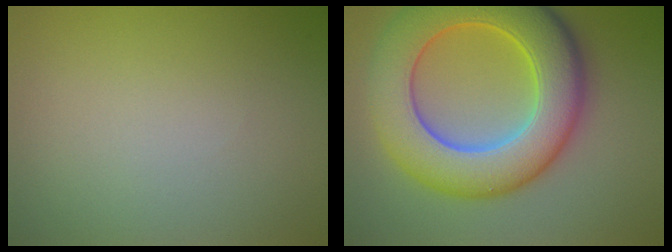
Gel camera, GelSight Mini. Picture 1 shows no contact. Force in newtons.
{"total": 11.2, "press": 11.2, "slide": 0.1}